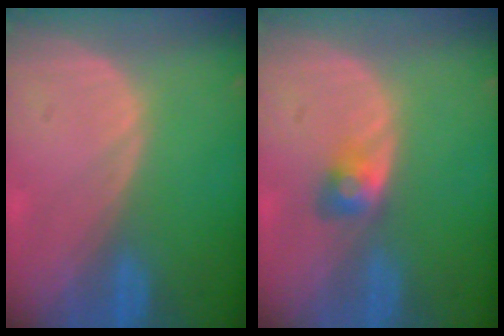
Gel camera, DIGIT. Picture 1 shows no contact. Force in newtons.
{"total": 2.8, "press": 2.5, "slide": 1.2}